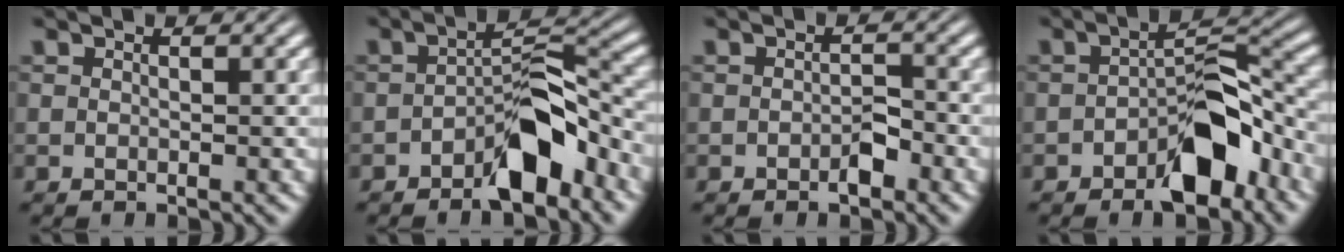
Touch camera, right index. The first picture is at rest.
{"total": 4.4, "force": [-2.7, 0.5, 3.5], "torque": [-0.036, -0.003, -0.039]}
{"total": 1.3, "force": [-1.0, -0.1, 0.8], "torque": [-0.002, -0.003, -0.013]}
{"total": 4.8, "force": [-2.6, 1.0, 3.9], "torque": [-0.043, -0.004, -0.038]}